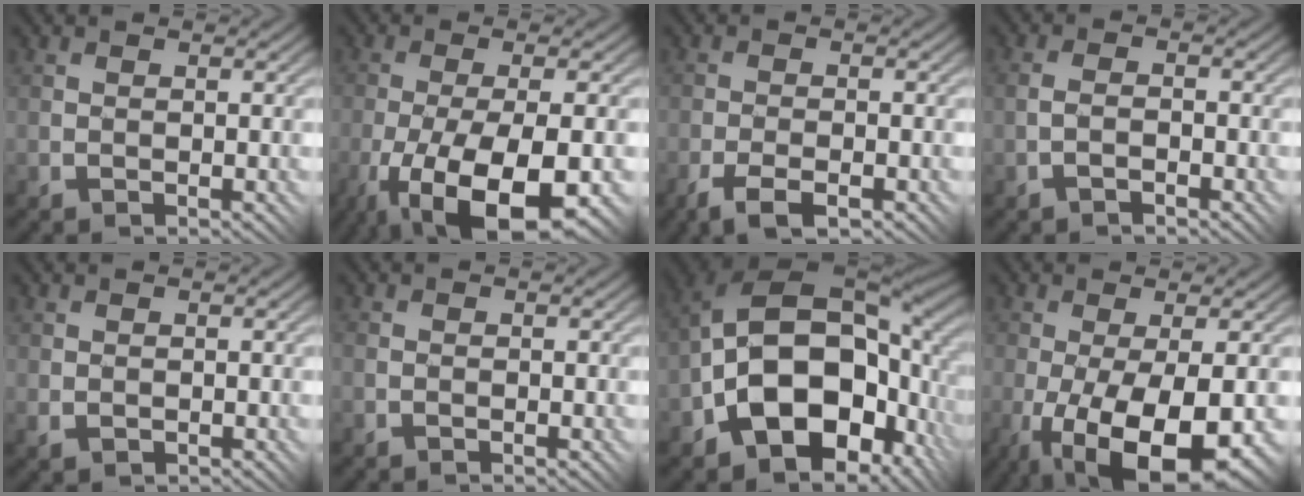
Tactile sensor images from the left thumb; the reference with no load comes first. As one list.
[{"total": 13.2, "force": [-6.2, 4.5, 10.7], "torque": [-0.195, -0.018, -0.093]}, {"total": 4.0, "force": [-2.6, 1.3, 2.8], "torque": [-0.049, 0.001, -0.050]}, {"total": 2.0, "force": [-1.1, 0.9, 1.5], "torque": [-0.032, 0.009, -0.023]}, {"total": 0.7, "force": [-0.2, 0.5, 0.5], "torque": [-0.009, -0.002, -0.003]}, {"total": 0.8, "force": [-0.4, 0.6, 0.3], "torque": [0.000, 0.002, -0.008]}, {"total": 17.9, "force": [-3.5, 11.5, 13.3], "torque": [-0.232, -0.017, -0.053]}, {"total": 12.0, "force": [-4.4, 4.3, 10.3], "torque": [-0.178, -0.030, -0.055]}]